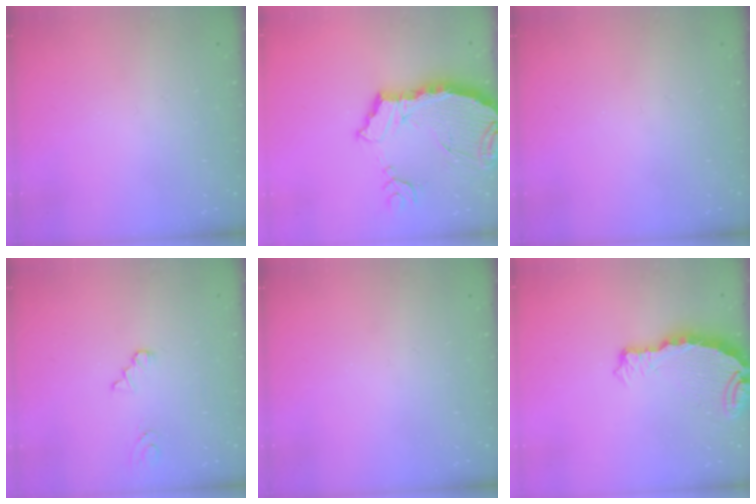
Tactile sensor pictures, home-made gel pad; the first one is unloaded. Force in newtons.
{"total": 11.9, "press": 11.9, "slide": 1.3}
{"total": 0.0}
{"total": 1.1, "press": 1.1, "slide": 0.2}
{"total": 0.0}
{"total": 7.9, "press": 7.9, "slide": 0.9}